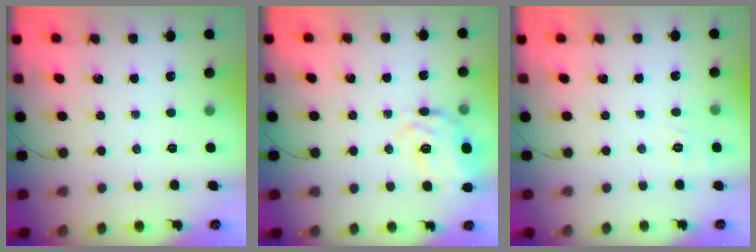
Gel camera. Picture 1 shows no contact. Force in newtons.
{"total": 13.1, "press": 12.9, "slide": 2.3}
{"total": 1.9, "press": 0.3, "slide": 1.9}